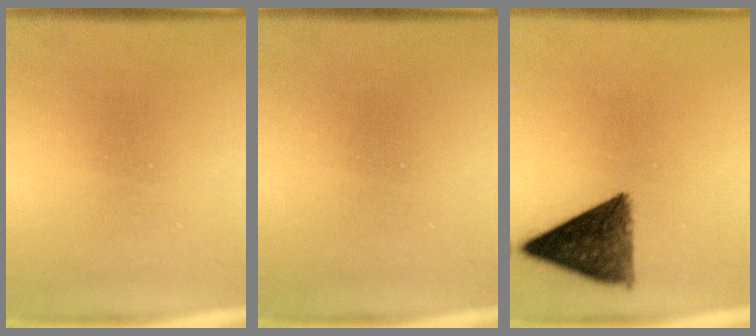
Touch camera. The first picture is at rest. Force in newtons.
{"total": 0.0}
{"total": 10.4}